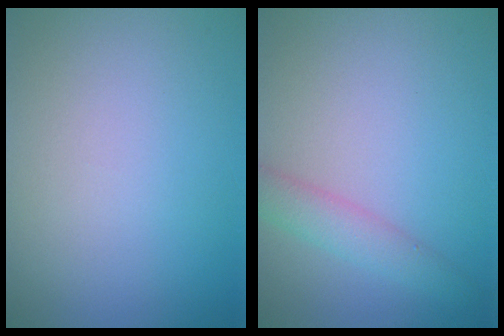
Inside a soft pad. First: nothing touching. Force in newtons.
{"total": 2.4, "press": 2.4, "slide": 0.1}